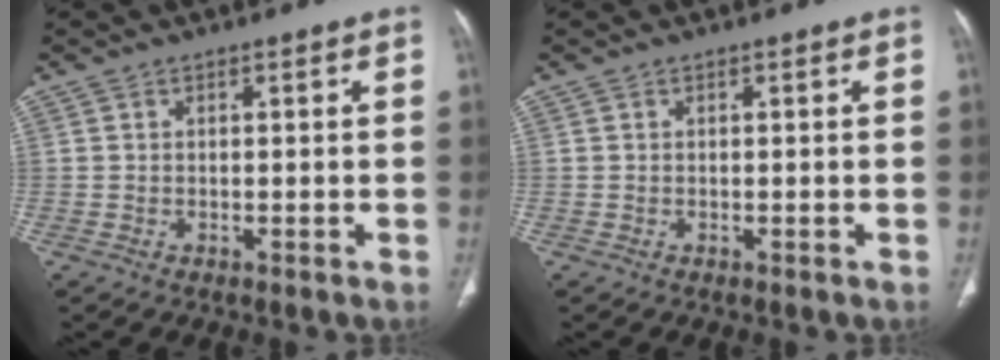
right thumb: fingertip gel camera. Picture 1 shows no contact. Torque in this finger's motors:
{"motor_torque": [-0.01, 0.01, -0.01, 0.01, 0.01]}